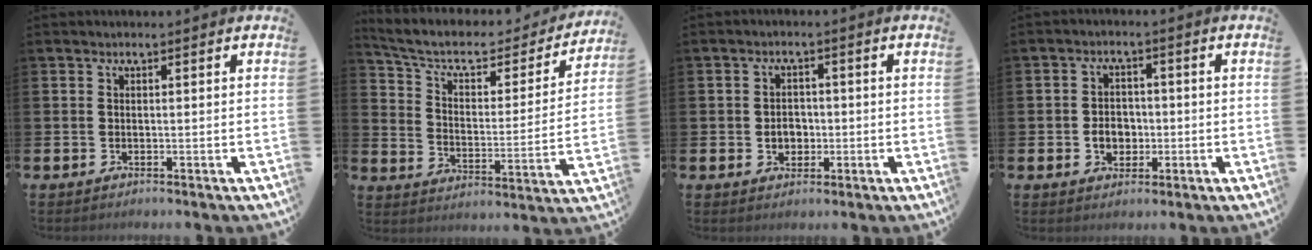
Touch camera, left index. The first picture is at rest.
{"total": 7.7, "force": [6.2, 3.2, 3.3], "torque": [-0.094, -0.040, 0.100]}
{"total": 2.8, "force": [-0.4, 2.3, 1.5], "torque": [-0.018, 0.000, -0.015]}
{"total": 3.6, "force": [-0.7, 2.9, 2.0], "torque": [-0.029, 0.000, -0.021]}